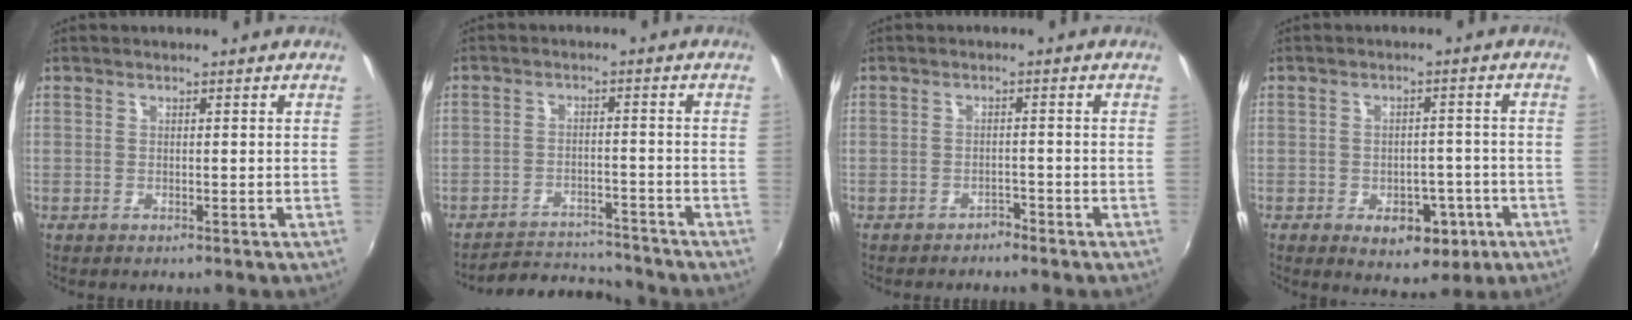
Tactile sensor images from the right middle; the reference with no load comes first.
{"total": 7.4, "force": [-7.1, 2.0, 0.0], "torque": [-0.016, 0.021, -0.106]}
{"total": 2.0, "force": [-1.9, 0.7, 0.2], "torque": [-0.005, -0.004, -0.029]}
{"total": 7.9, "force": [-3.6, 5.2, 4.7], "torque": [-0.078, 0.002, -0.035]}